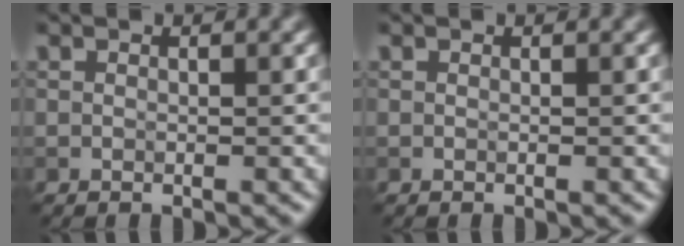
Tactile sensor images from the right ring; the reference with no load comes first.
{"total": 0.0}